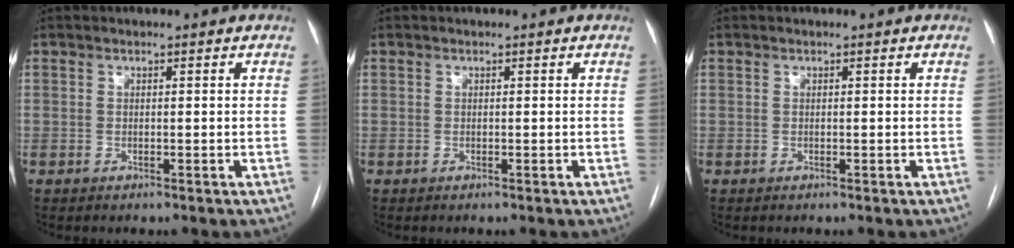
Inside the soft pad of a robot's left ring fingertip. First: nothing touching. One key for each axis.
{"total": 0.0}
{"total": 0.0}